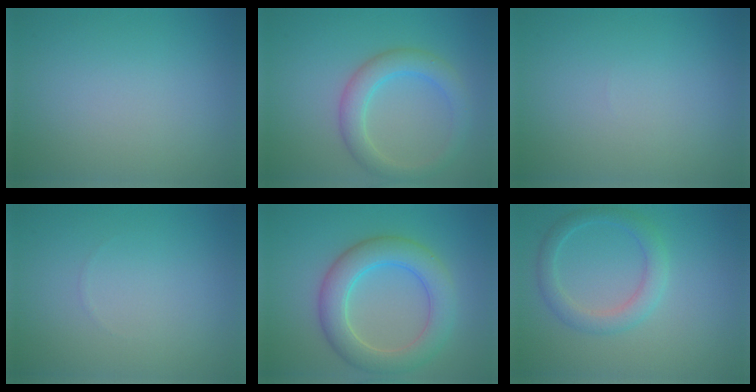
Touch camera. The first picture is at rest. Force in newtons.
{"total": 3.7, "press": 3.7, "slide": 0.2}
{"total": 0.0}
{"total": 0.0}
{"total": 5.8, "press": 5.8, "slide": 0.2}
{"total": 2.7, "press": 2.7, "slide": 0.1}